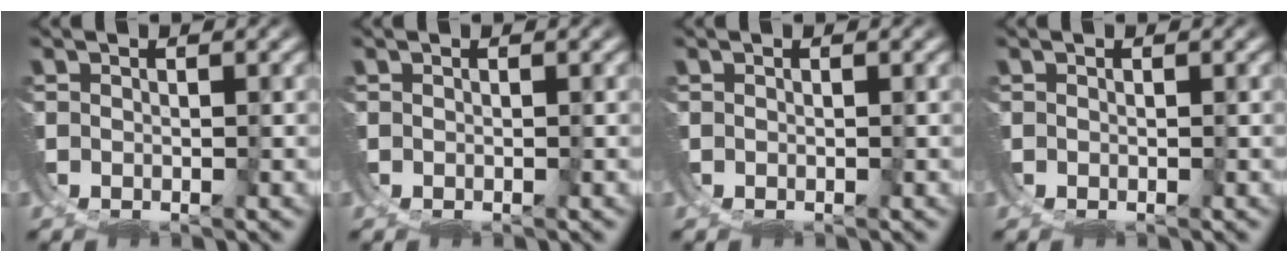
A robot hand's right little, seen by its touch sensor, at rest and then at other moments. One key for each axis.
{"total": 0.0}
{"total": 0.0}
{"total": 0.0}